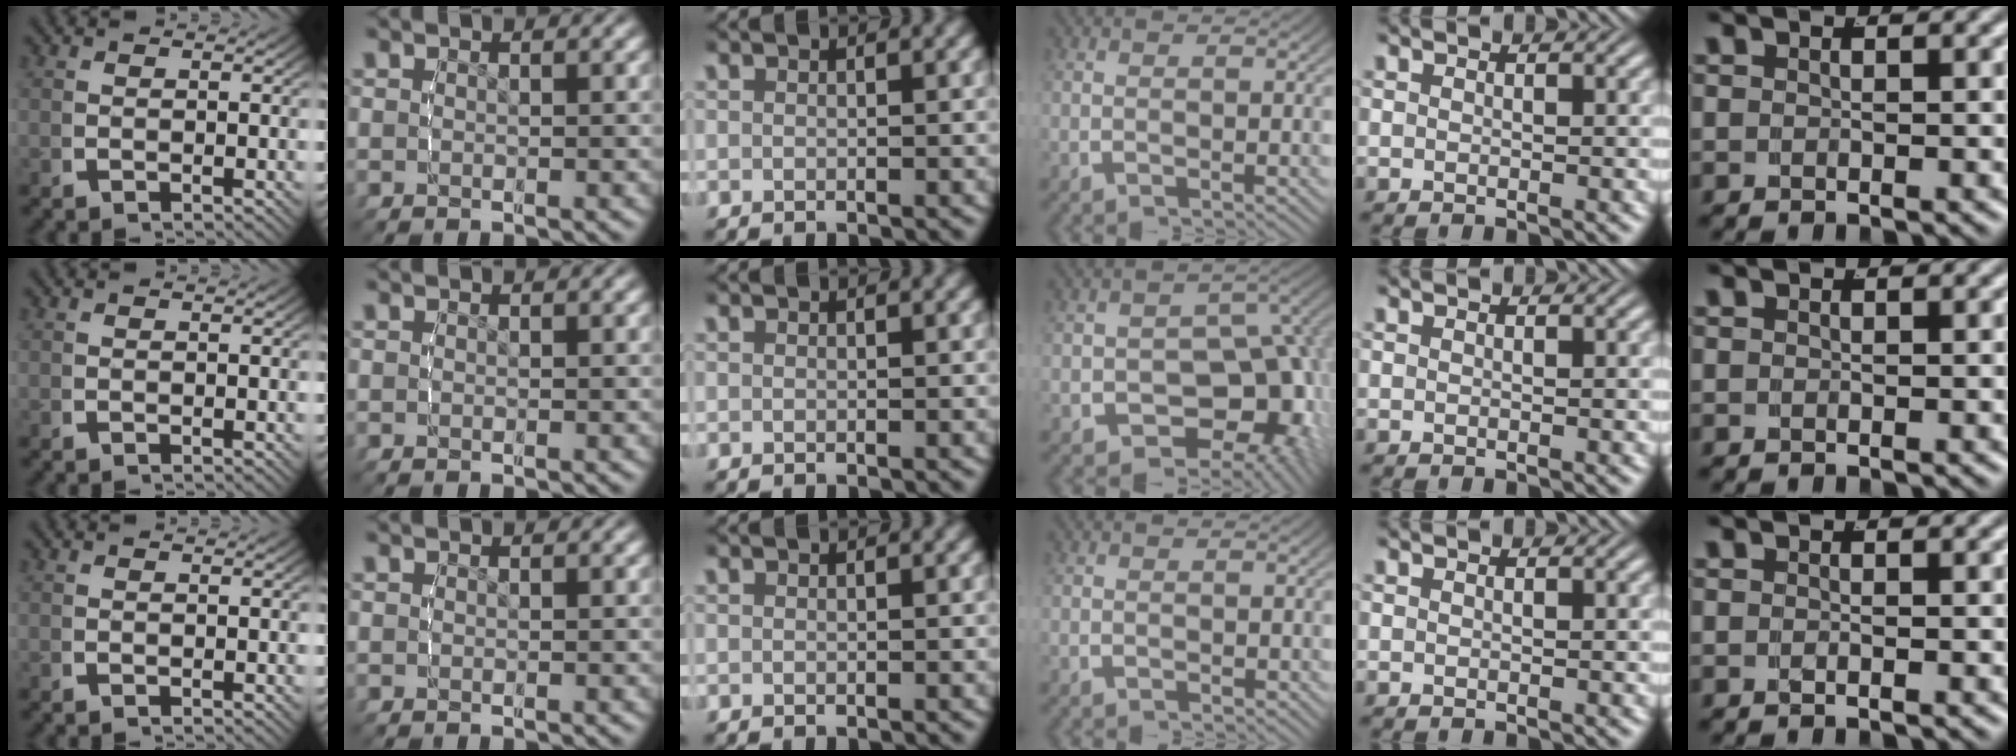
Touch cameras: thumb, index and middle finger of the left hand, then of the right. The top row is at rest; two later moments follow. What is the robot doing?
{"motion": "lift_and_place", "object": "condiment"}